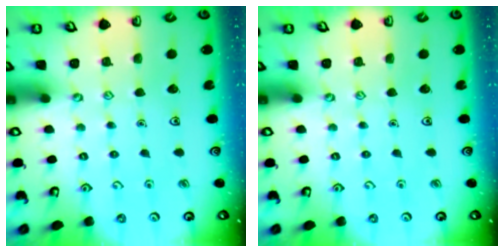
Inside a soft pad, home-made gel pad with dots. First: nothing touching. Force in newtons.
{"total": 0.0}